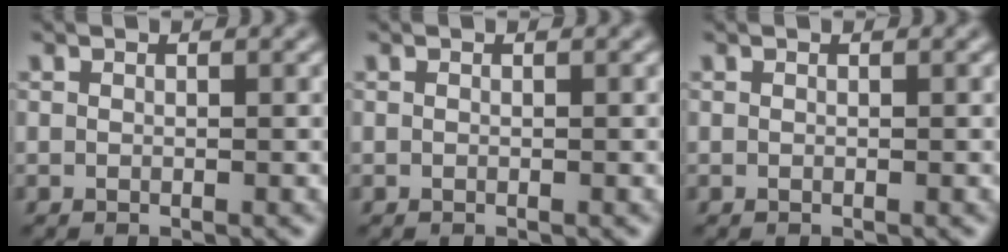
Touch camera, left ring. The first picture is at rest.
{"total": 0.0}
{"total": 0.0}